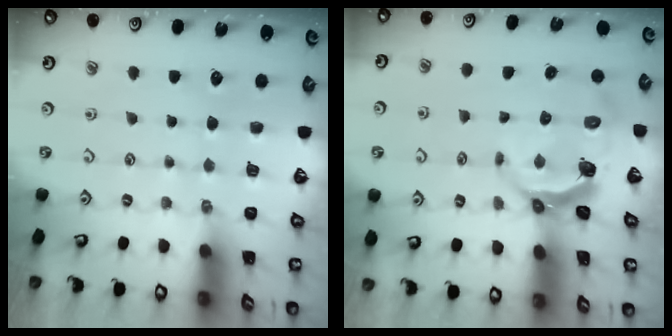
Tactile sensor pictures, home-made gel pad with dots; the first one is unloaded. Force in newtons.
{"total": 4.8, "press": 3.6, "slide": 3.2}